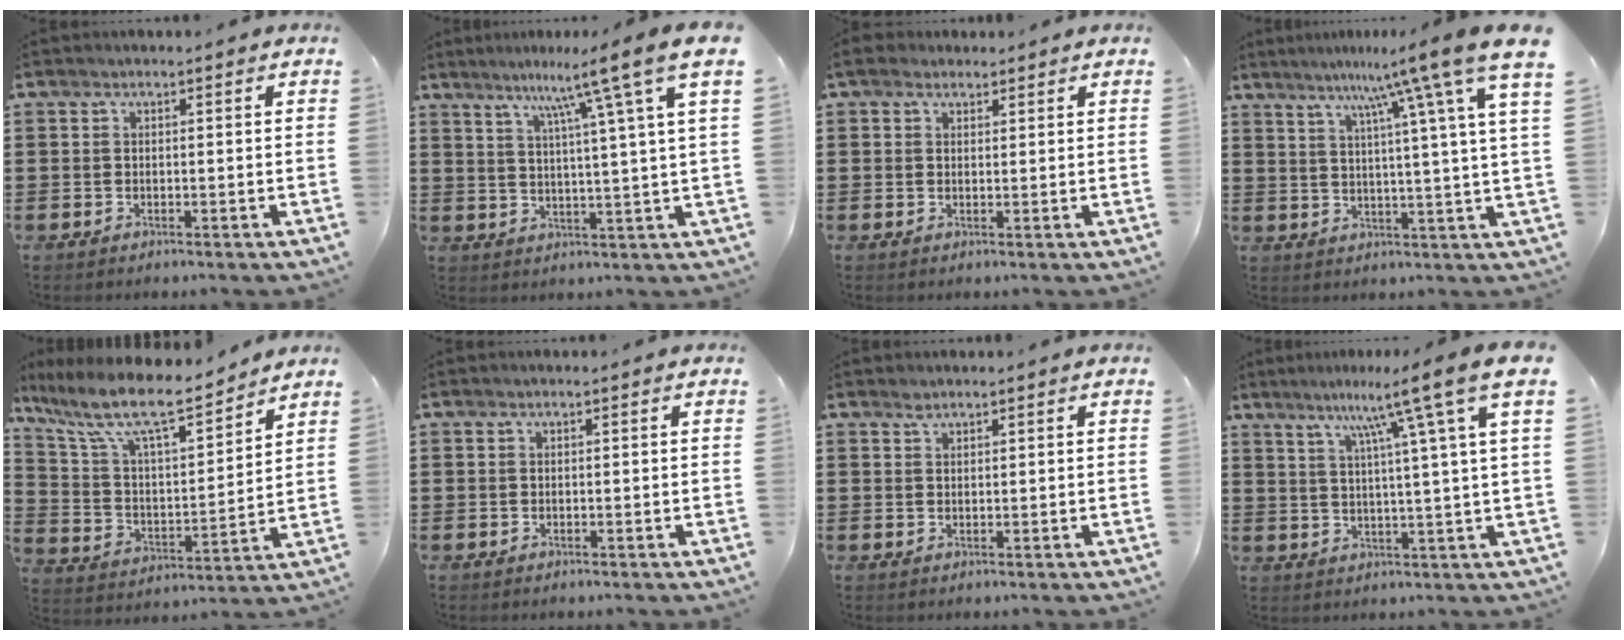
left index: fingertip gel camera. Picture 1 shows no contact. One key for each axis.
{"total": 8.8, "fx": 5.4, "fy": -1.9, "fz": 6.7, "tx": -0.125, "ty": -0.029, "tz": 0.072}
{"total": 2.3, "fx": 1.8, "fy": 1.3, "fz": 0.7, "tx": -0.021, "ty": 0.009, "tz": 0.034}
{"total": 10.3, "fx": 6.2, "fy": -1.3, "fz": 8.0, "tx": -0.151, "ty": -0.032, "tz": 0.086}
{"total": 11.0, "fx": 8.8, "fy": 1.9, "fz": 6.3, "tx": -0.158, "ty": -0.053, "tz": 0.149}
{"total": 0.0}
{"total": 0.9, "fx": 0.9, "fy": 0.3, "fz": 0.2, "tx": -0.008, "ty": 0.000, "tz": 0.017}
{"total": 9.7, "fx": 5.4, "fy": -1.9, "fz": 7.9, "tx": -0.153, "ty": -0.021, "tz": 0.073}